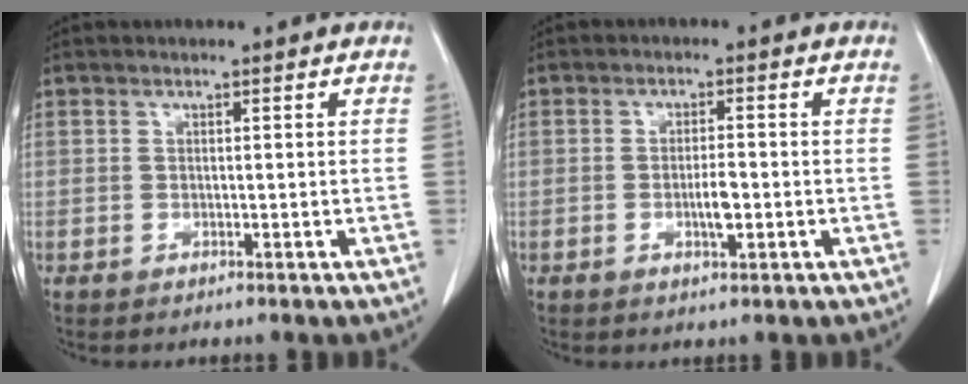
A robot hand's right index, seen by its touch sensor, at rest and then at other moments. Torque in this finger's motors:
{"motor_torque": [0.65, -0.06, 0.35, 0.04]}